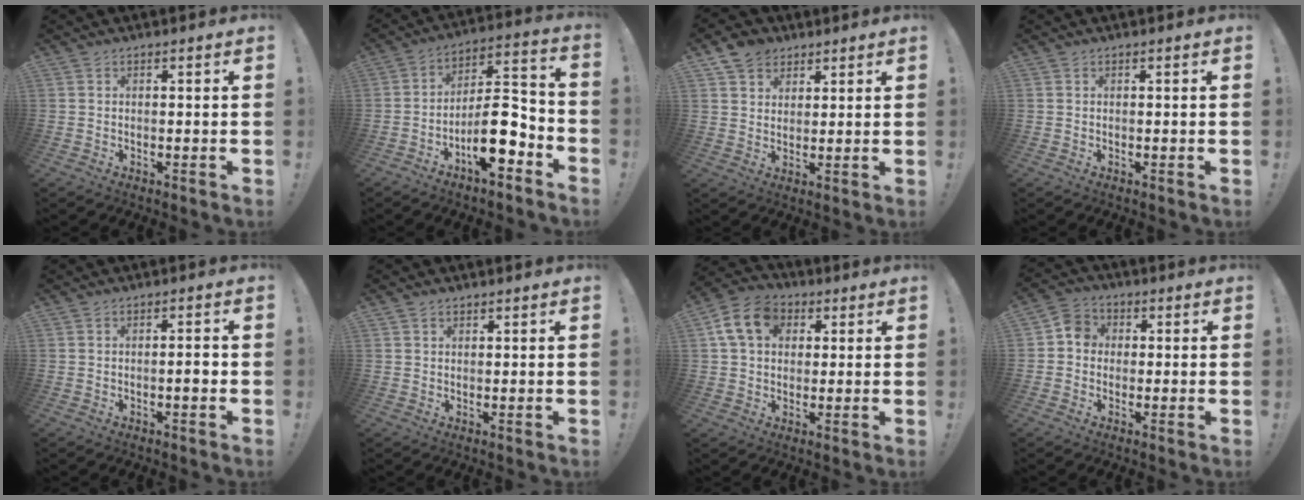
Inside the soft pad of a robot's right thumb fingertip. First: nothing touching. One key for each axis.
{"total": 14.3, "fx": -6.7, "fy": 5.5, "fz": 11.4, "tx": -0.168, "ty": 0.037, "tz": -0.107}
{"total": 6.9, "fx": 4.5, "fy": 4.9, "fz": 1.6, "tx": -0.027, "ty": -0.020, "tz": 0.088}
{"total": 0.0}
{"total": 2.6, "fx": -1.1, "fy": 0.1, "fz": 2.3, "tx": -0.039, "ty": 0.003, "tz": -0.021}
{"total": 1.2, "fx": 0.9, "fy": 0.7, "fz": 0.3, "tx": -0.006, "ty": -0.001, "tz": 0.019}
{"total": 12.9, "fx": 4.0, "fy": 9.8, "fz": 7.4, "tx": -0.126, "ty": 0.008, "tz": 0.084}
{"total": 5.4, "fx": -0.5, "fy": 4.8, "fz": 2.2, "tx": -0.037, "ty": 0.020, "tz": -0.007}